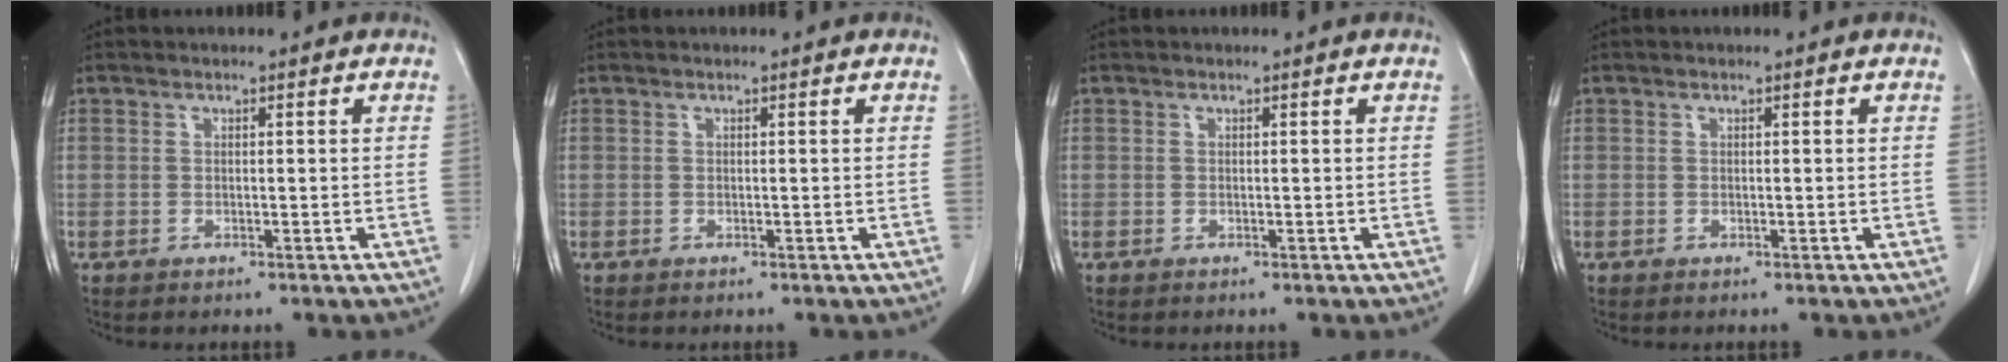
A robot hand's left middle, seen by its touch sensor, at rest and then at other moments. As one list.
[{"total": 0.0}, {"total": 0.0}, {"total": 0.0}]